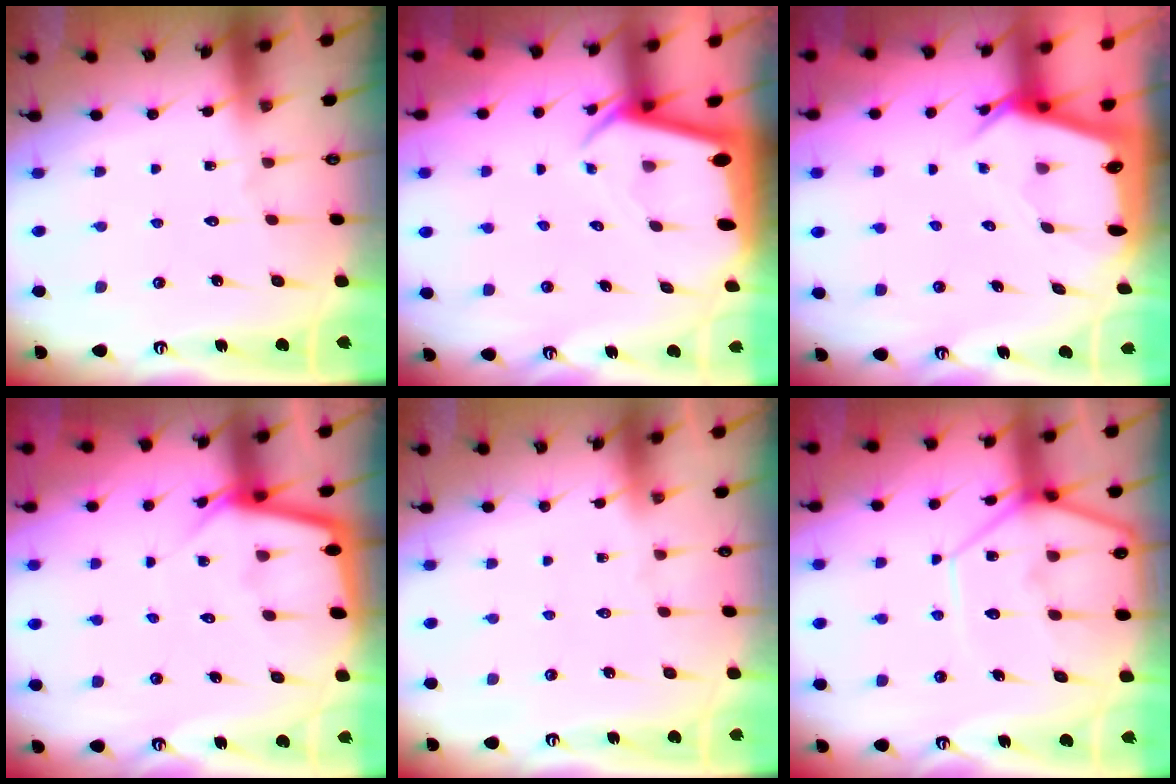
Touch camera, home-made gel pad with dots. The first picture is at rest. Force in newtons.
{"total": 2.6, "press": 2.6, "slide": 0.2}
{"total": 4.8, "press": 4.8, "slide": 0.5}
{"total": 4.9, "press": 4.9, "slide": 0.5}
{"total": 0.0}
{"total": 11.6, "press": 11.5, "slide": 0.9}